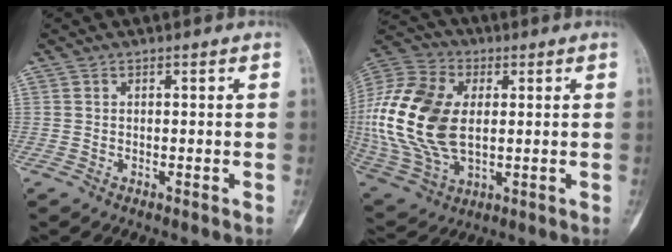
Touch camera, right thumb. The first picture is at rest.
{"total": 21.4, "force": [1.6, 13.5, 16.6], "torque": [-0.359, -0.006, 0.035]}